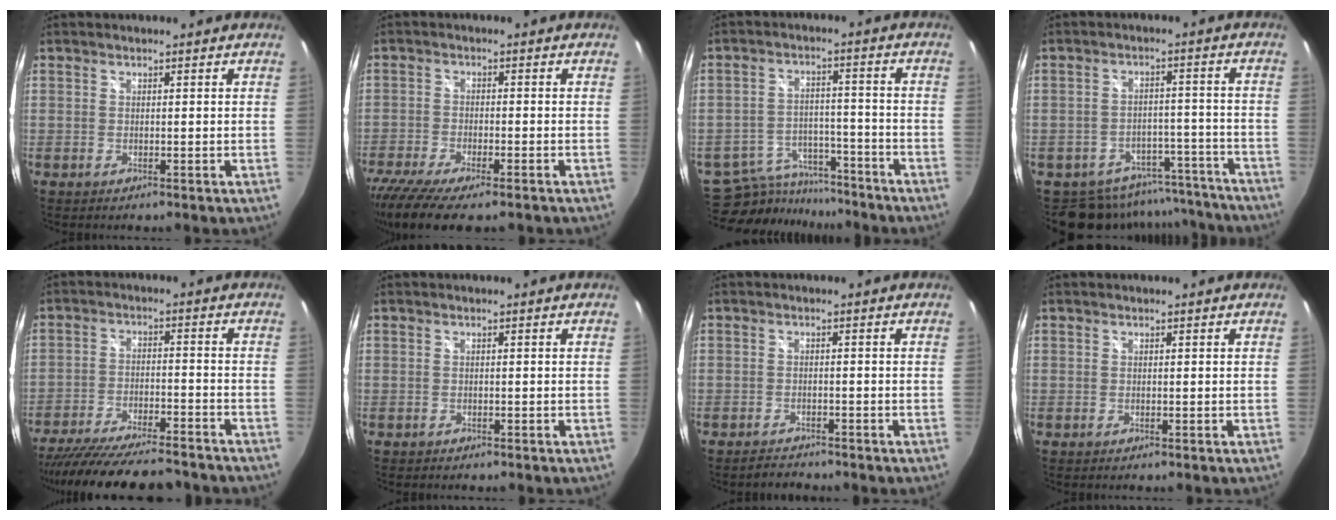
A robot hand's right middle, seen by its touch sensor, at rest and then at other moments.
{"total": 12.0, "force": [-9.3, 2.7, 7.1], "torque": [-0.163, -0.051, -0.162]}
{"total": 12.2, "force": [-11.0, 4.7, 2.4], "torque": [-0.065, 0.014, -0.160]}
{"total": 14.5, "force": [-12.6, 6.7, 2.3], "torque": [-0.044, 0.039, -0.155]}
{"total": 21.4, "force": [-18.6, 3.7, 9.7], "torque": [-0.188, -0.041, -0.281]}
{"total": 0.6, "force": [-0.5, 0.3, 0.1], "torque": [-0.005, -0.001, -0.007]}
{"total": 2.3, "force": [-2.2, 0.7, 0.1], "torque": [-0.011, 0.001, -0.037]}
{"total": 0.0}